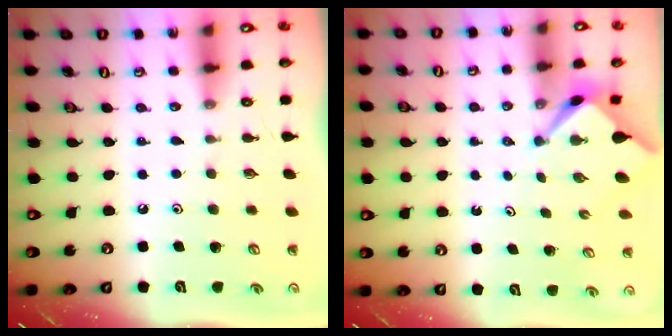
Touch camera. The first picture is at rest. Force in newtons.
{"total": 2.3, "press": 2.3, "slide": 0.3}